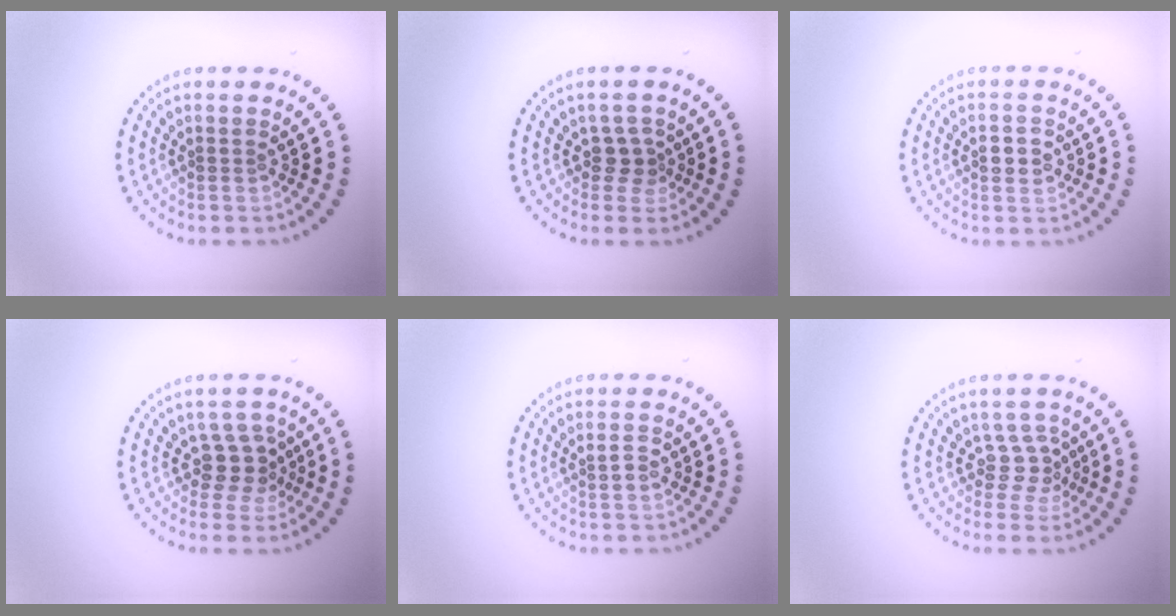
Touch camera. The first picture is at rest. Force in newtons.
{"total": 1.6, "press": 1.2, "slide": 1.0}
{"total": 2.5, "press": 2.5, "slide": 0.1}
{"total": 2.6, "press": 2.1, "slide": 1.6}
{"total": 1.3, "press": 1.3, "slide": 0.4}
{"total": 2.1, "press": 1.5, "slide": 1.5}